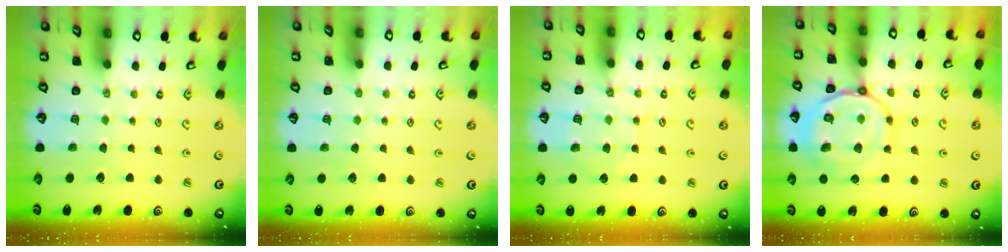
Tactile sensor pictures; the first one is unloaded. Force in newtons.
{"total": 0.8, "press": 0.8, "slide": 0.1}
{"total": 7.2, "press": 7.2, "slide": 1.0}
{"total": 16.1, "press": 16.1, "slide": 1.5}